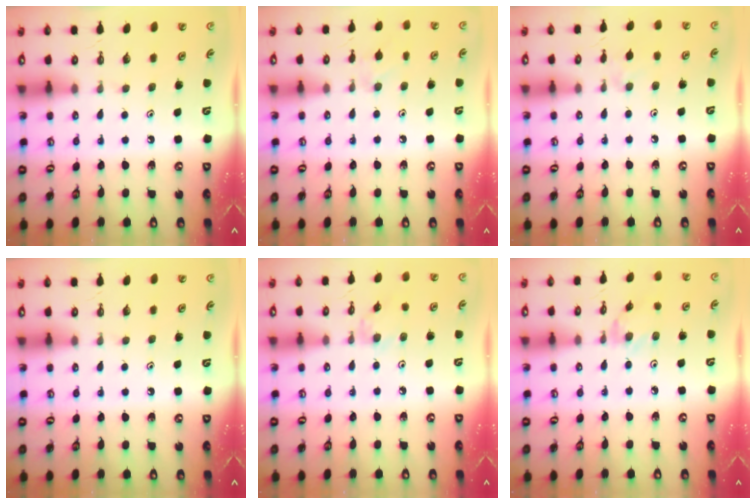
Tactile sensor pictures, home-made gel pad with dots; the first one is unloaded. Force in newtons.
{"total": 6.6, "press": 6.5, "slide": 0.8}
{"total": 3.2, "press": 3.1, "slide": 0.5}
{"total": 0.0}
{"total": 4.3, "press": 4.2, "slide": 0.6}
{"total": 3.0, "press": 3.0, "slide": 0.5}